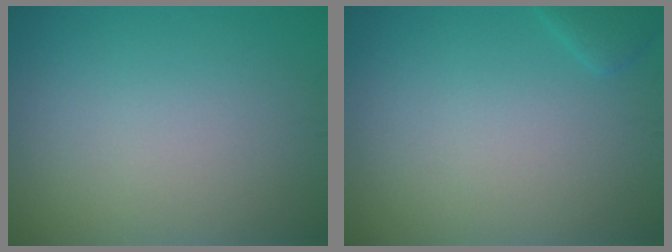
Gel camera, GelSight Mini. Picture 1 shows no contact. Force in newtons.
{"total": 1.3, "press": 1.3, "slide": 0.1}